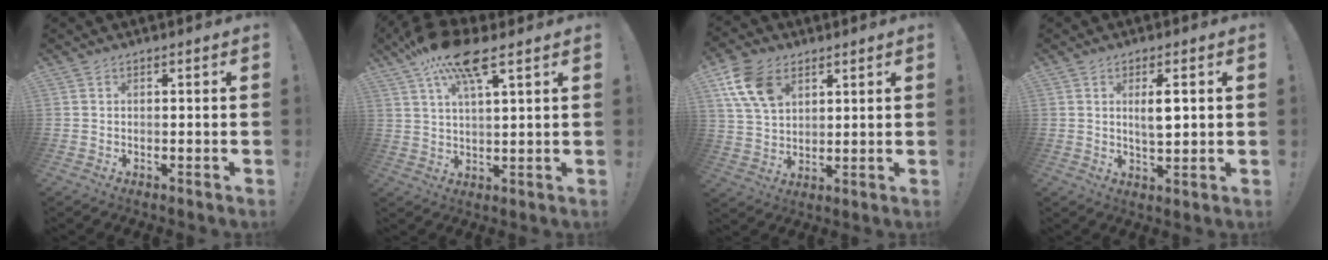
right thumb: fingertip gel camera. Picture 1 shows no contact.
{"total": 12.8, "force": [8.0, 3.4, 9.4], "torque": [-0.172, -0.032, 0.138]}
{"total": 12.6, "force": [6.1, 8.4, 7.2], "torque": [-0.131, -0.016, 0.120]}
{"total": 5.4, "force": [1.3, 1.7, 5.0], "torque": [-0.078, -0.008, 0.017]}